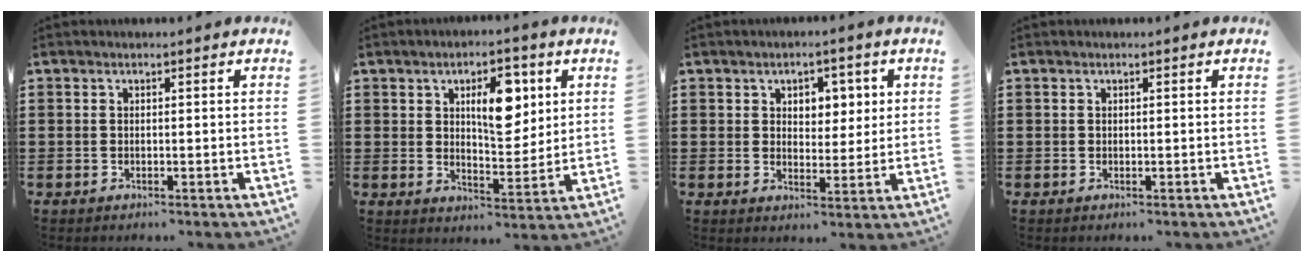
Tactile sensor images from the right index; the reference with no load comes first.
{"total": 8.3, "force": [3.1, 4.1, 6.5], "torque": [-0.093, -0.004, 0.043]}
{"total": 4.0, "force": [1.8, 3.0, 1.9], "torque": [-0.034, 0.006, 0.026]}
{"total": 0.0}